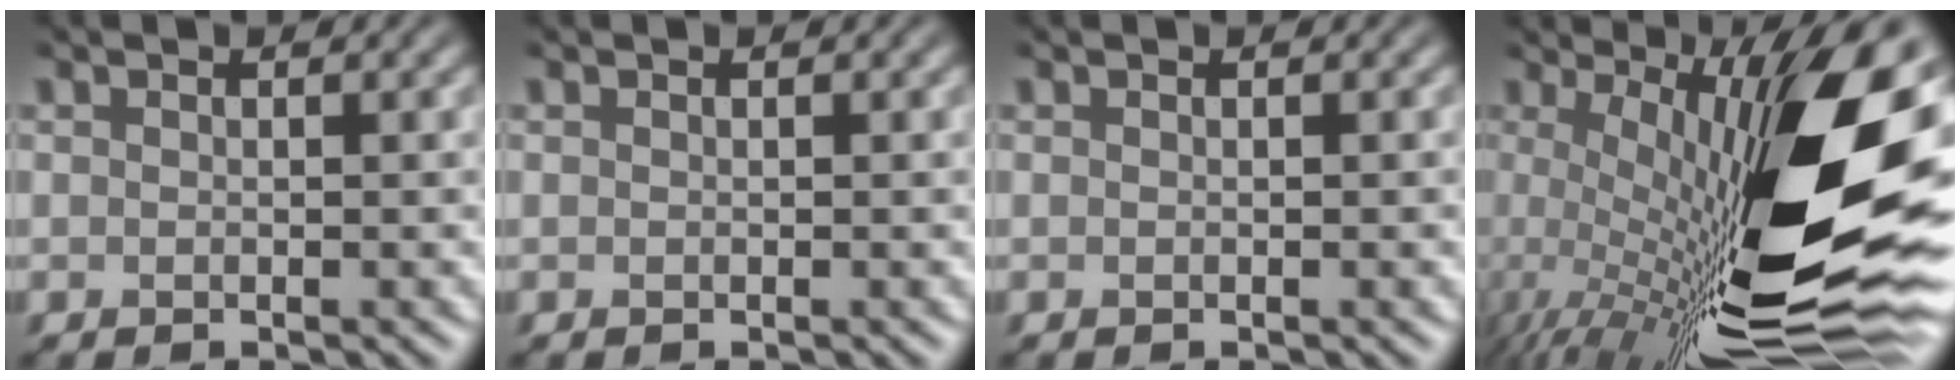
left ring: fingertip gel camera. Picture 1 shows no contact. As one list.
[{"total": 0.0}, {"total": 0.7, "force": [-0.1, 0.3, 0.6], "torque": [-0.007, 0.000, -0.005]}, {"total": 17.4, "force": [0.4, 5.4, 16.6], "torque": [-0.254, -0.005, 0.013]}]